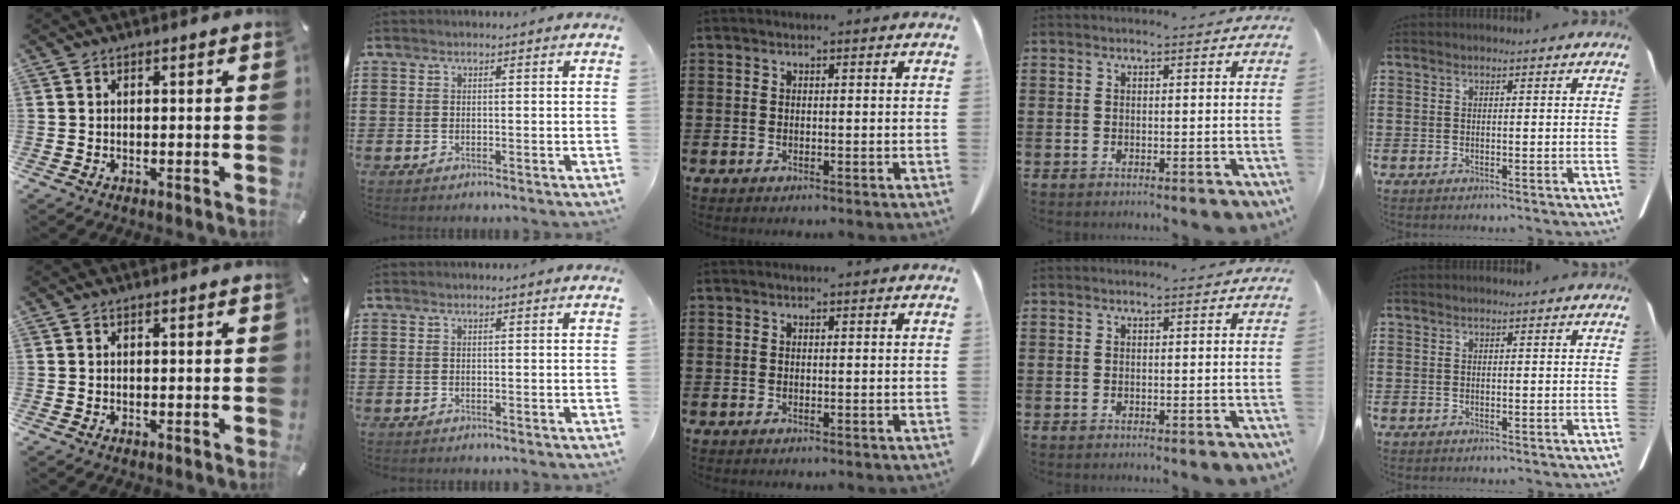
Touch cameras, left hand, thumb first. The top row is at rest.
{}